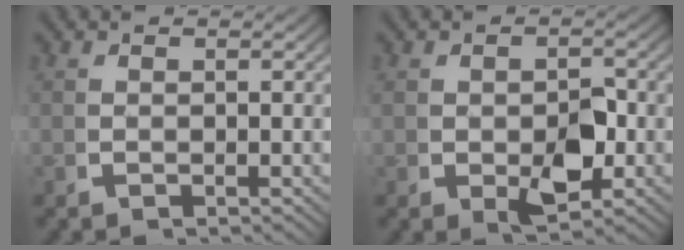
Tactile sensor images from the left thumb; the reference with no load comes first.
{"total": 4.4, "force": [-0.4, 2.3, 3.7], "torque": [-0.058, -0.011, 0.004]}